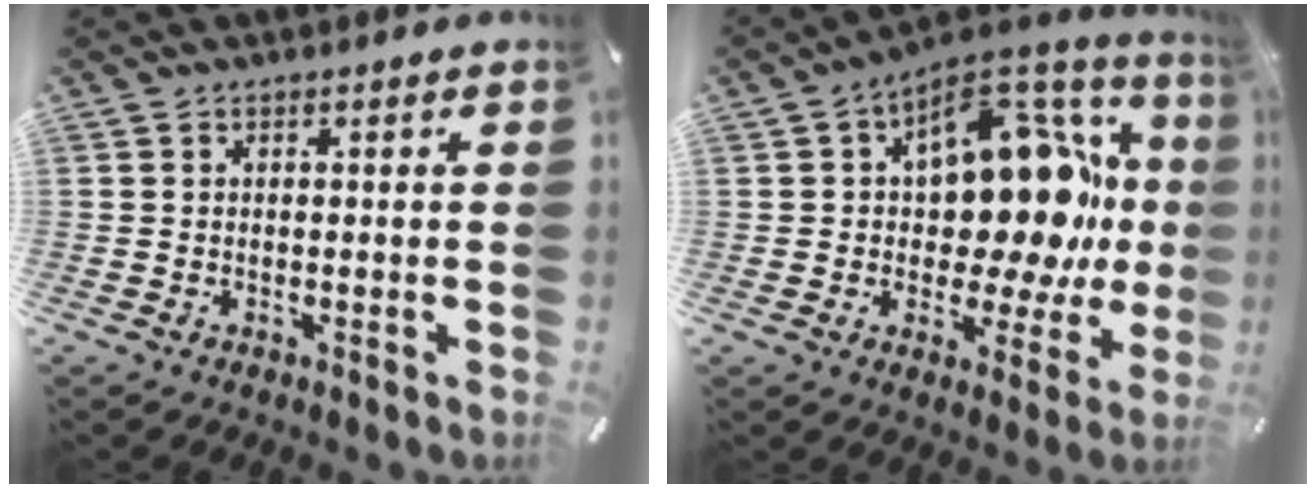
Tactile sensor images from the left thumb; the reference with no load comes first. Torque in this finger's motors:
{"motor_torque": [0.23, 1.39, 1.20, 0.67, 0.13]}